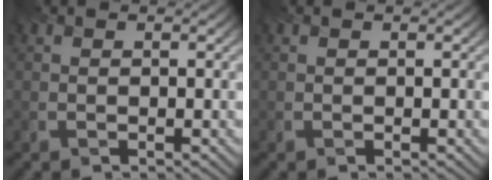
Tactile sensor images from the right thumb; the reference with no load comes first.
{"total": 0.0}